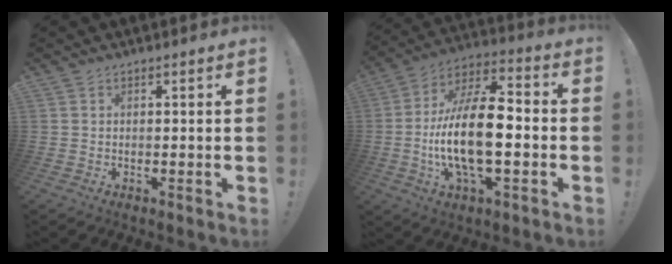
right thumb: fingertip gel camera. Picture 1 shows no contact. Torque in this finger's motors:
{"motor_torque": [2.55, 2.46, 1.93, -0.84, 0.56]}